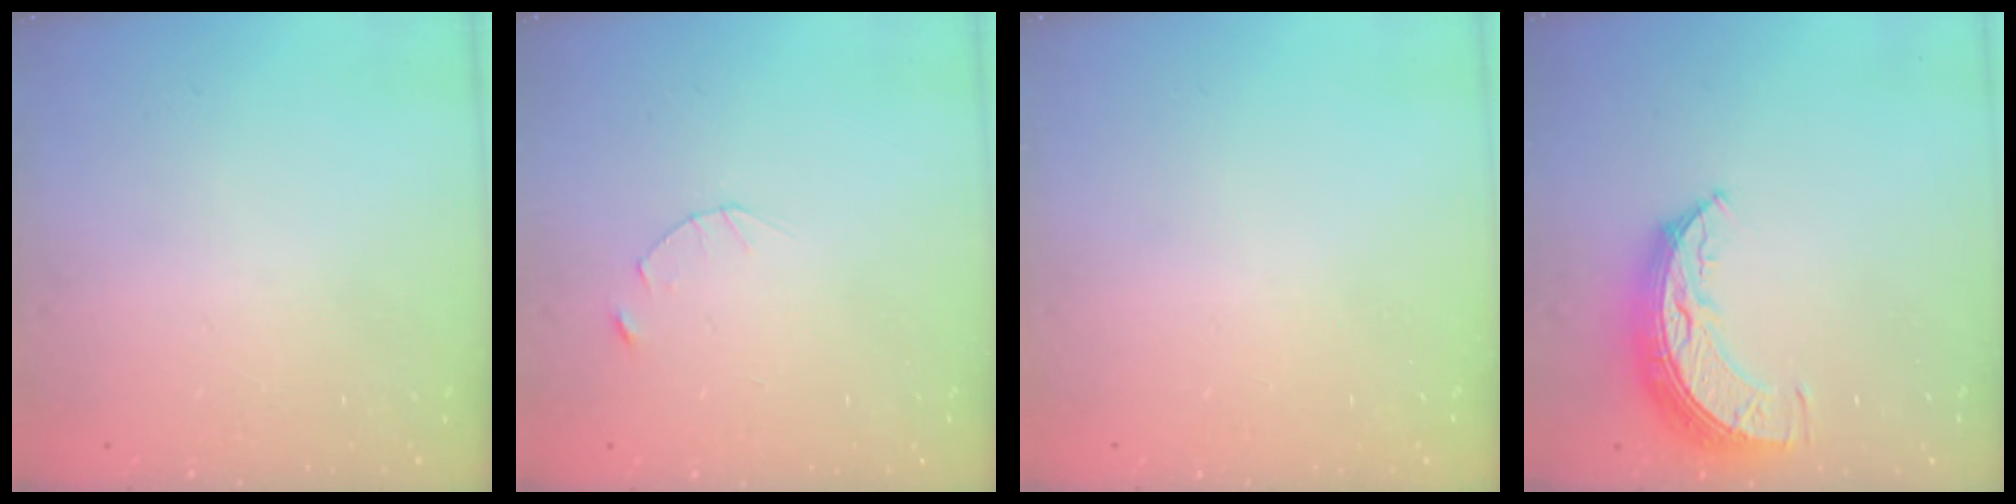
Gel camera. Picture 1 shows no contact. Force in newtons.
{"total": 2.5, "press": 2.4, "slide": 0.3}
{"total": 0.0}
{"total": 8.4, "press": 8.4, "slide": 0.7}